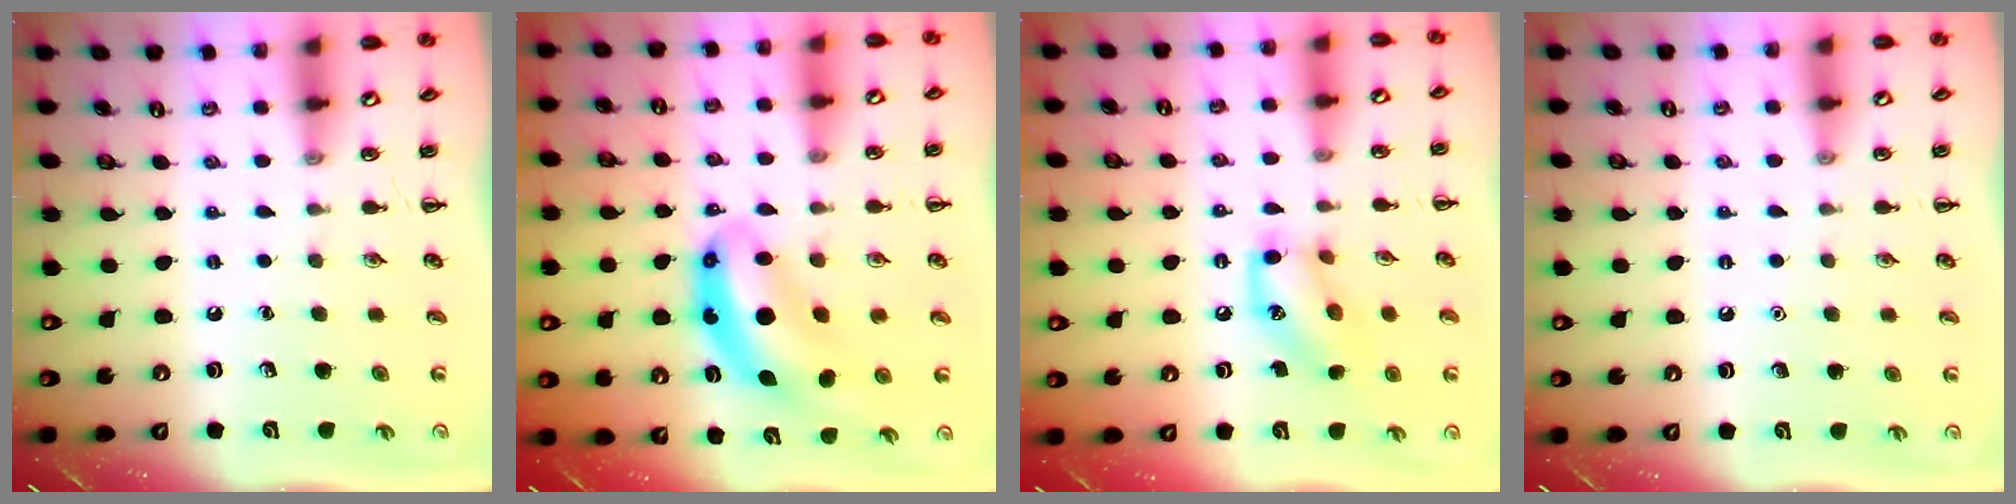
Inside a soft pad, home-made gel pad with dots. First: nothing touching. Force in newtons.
{"total": 9.9, "press": 9.7, "slide": 2.0}
{"total": 11.7, "press": 11.7, "slide": 0.8}
{"total": 1.6, "press": 1.6, "slide": 0.1}